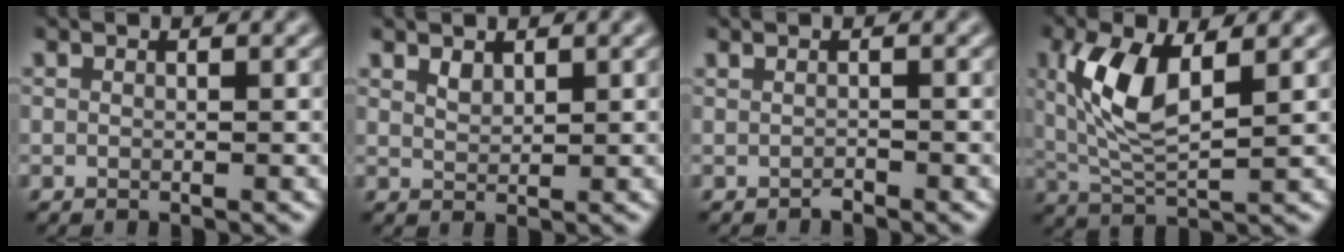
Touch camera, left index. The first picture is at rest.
{"total": 0.7, "force": [0.5, 0.4, 0.3], "torque": [-0.009, -0.001, 0.018]}
{"total": 0.8, "force": [-0.8, -0.1, -0.1], "torque": [0.002, 0.000, -0.011]}
{"total": 6.5, "force": [1.4, 2.6, 5.7], "torque": [-0.125, -0.001, 0.034]}